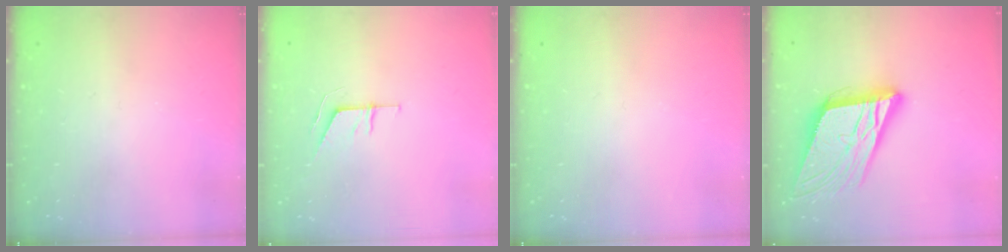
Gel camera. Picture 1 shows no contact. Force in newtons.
{"total": 4.5, "press": 4.5, "slide": 0.3}
{"total": 0.0}
{"total": 18.8, "press": 18.5, "slide": 3.5}